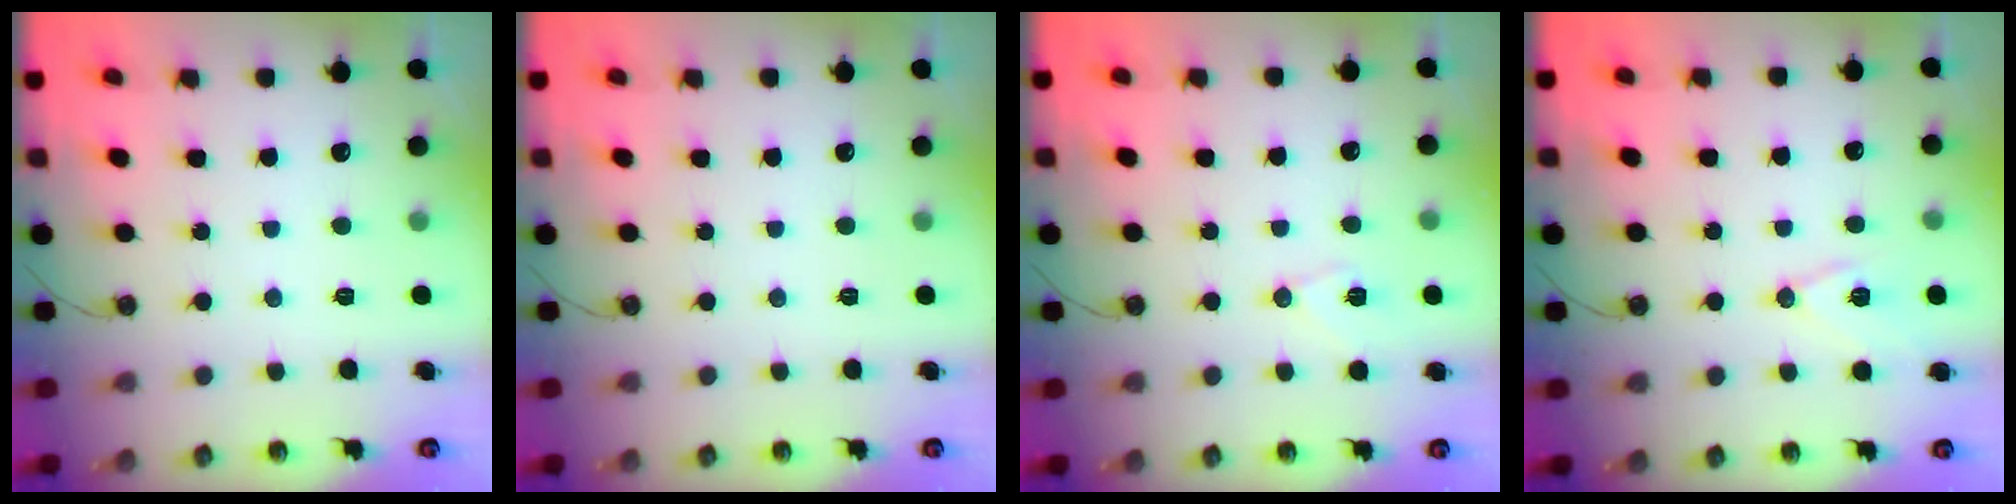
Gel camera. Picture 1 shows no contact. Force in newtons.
{"total": 0.0}
{"total": 7.3, "press": 7.2, "slide": 1.0}
{"total": 10.7, "press": 10.1, "slide": 3.3}